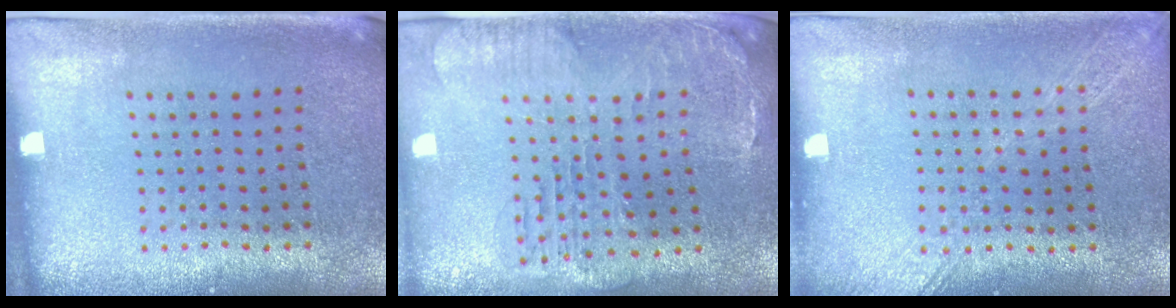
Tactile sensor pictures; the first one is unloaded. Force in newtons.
{"total": 1.4, "press": 1.4, "slide": 0.4}
{"total": 1.6, "press": 1.6, "slide": 0.3}